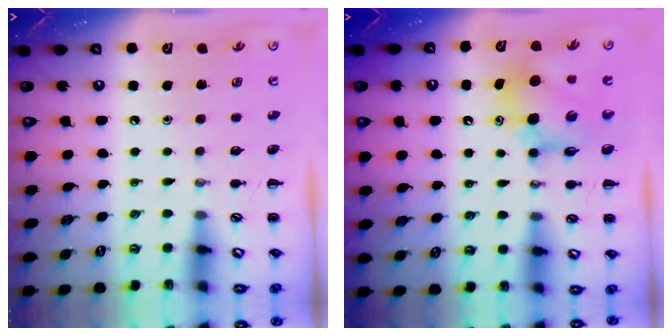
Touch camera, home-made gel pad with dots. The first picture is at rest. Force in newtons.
{"total": 8.7, "press": 8.3, "slide": 2.6}